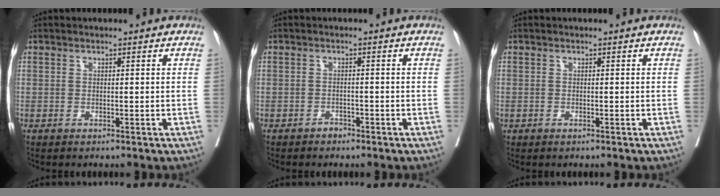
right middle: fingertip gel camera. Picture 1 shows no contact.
{"total": 1.1, "force": [-1.0, 0.5, 0.1], "torque": [-0.003, 0.002, -0.018]}
{"total": 0.0}